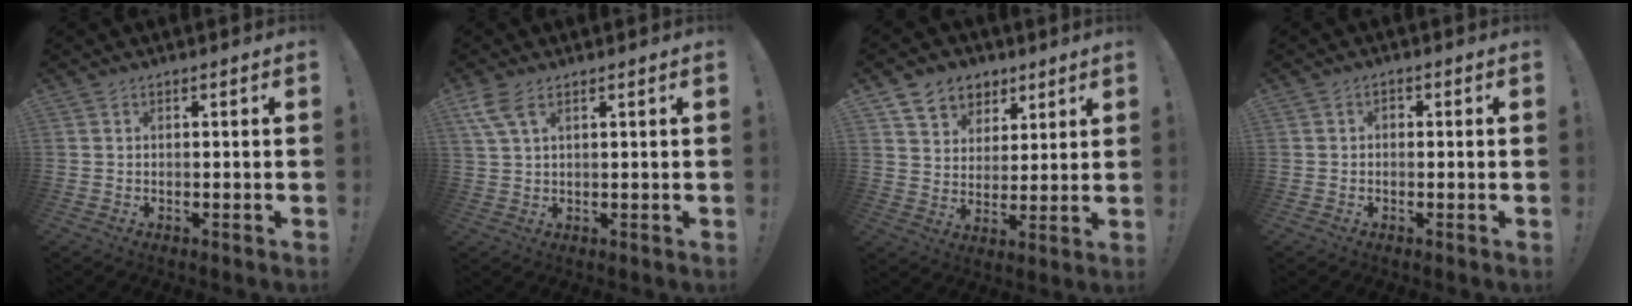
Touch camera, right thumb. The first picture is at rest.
{"total": 5.5, "force": [3.0, 2.1, 4.1], "torque": [-0.087, -0.002, 0.060]}
{"total": 8.6, "force": [5.2, 6.8, 1.2], "torque": [-0.011, -0.040, 0.102]}
{"total": 1.4, "force": [-0.8, 0.9, 0.7], "torque": [-0.011, 0.004, -0.014]}